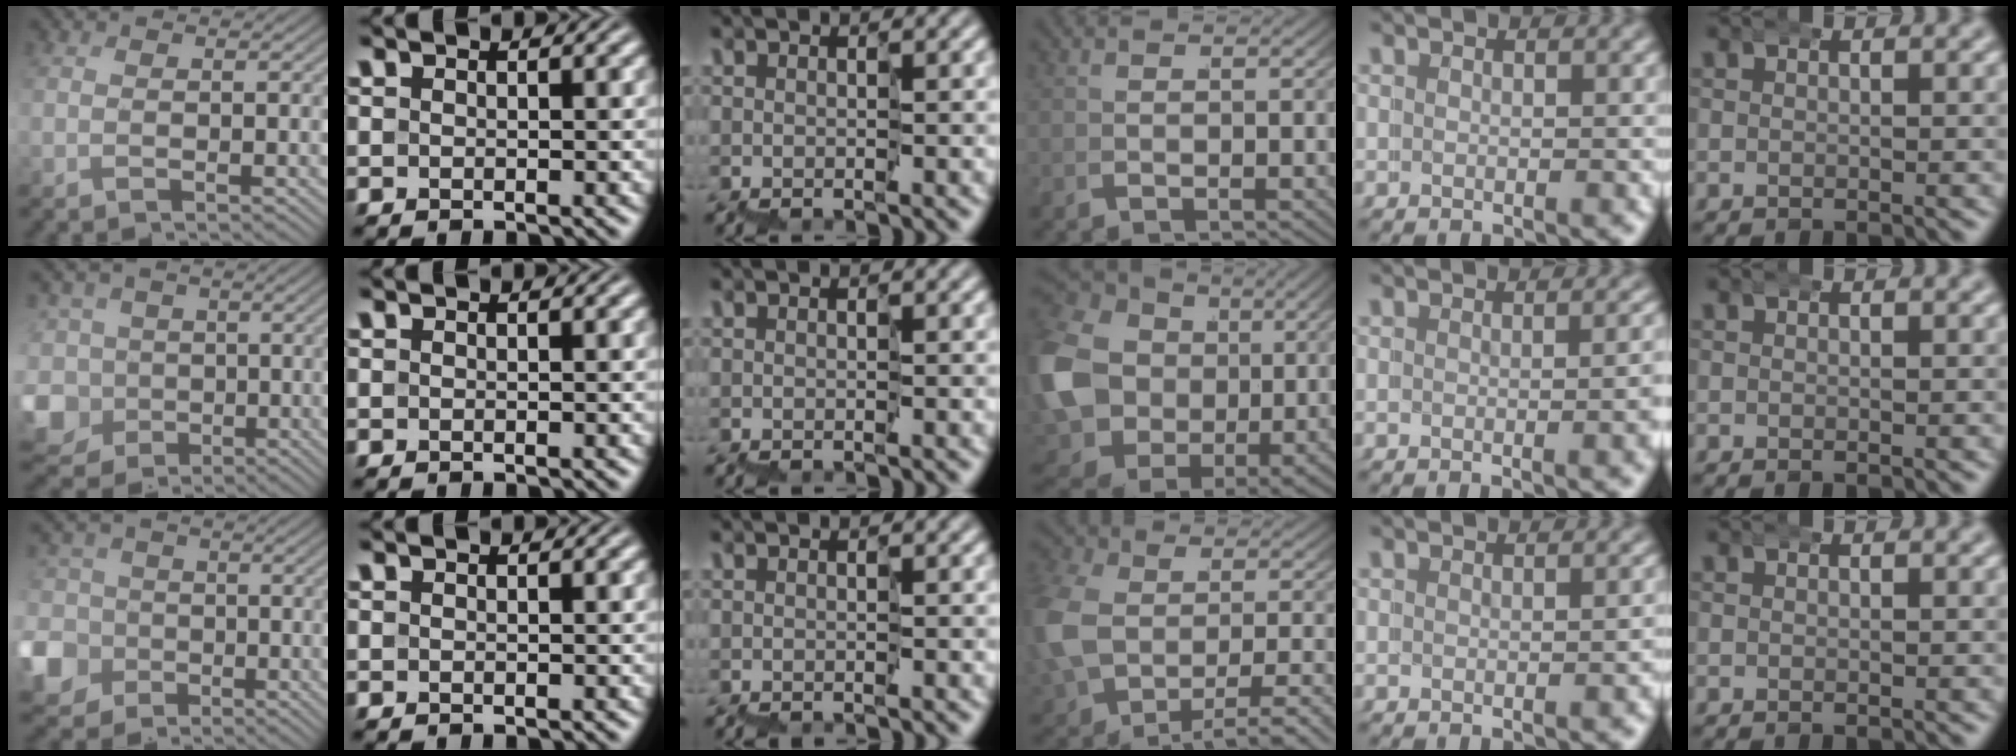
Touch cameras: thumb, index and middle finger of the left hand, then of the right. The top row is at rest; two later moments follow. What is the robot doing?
{"motion": "wrap", "object": "belt"}